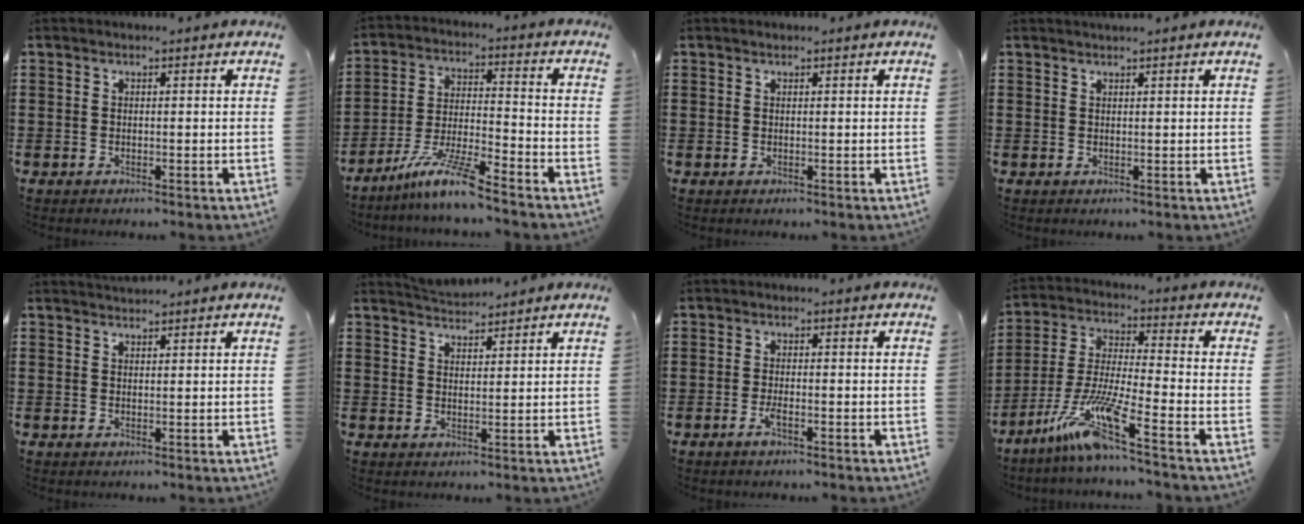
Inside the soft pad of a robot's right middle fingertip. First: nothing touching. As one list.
[{"total": 9.1, "force": [-7.4, 0.2, 5.2], "torque": [-0.112, -0.007, -0.146]}, {"total": 0.0}, {"total": 0.7, "force": [0.7, 0.0, 0.0], "torque": [-0.003, -0.001, 0.014]}, {"total": 1.3, "force": [1.3, 0.2, 0.1], "torque": [-0.003, 0.001, 0.024]}, {"total": 3.4, "force": [3.3, 0.5, 0.3], "torque": [-0.007, -0.010, 0.061]}, {"total": 1.9, "force": [-1.0, 0.4, 1.6], "torque": [-0.037, -0.003, -0.020]}, {"total": 10.7, "force": [-7.1, 0.5, 8.0], "torque": [-0.180, -0.015, -0.147]}]